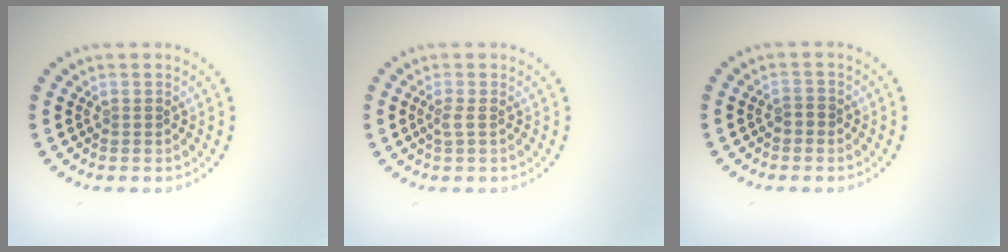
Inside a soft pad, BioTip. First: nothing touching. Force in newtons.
{"total": 0.9, "press": 0.7, "slide": 0.7}
{"total": 1.0, "press": 0.9, "slide": 0.2}